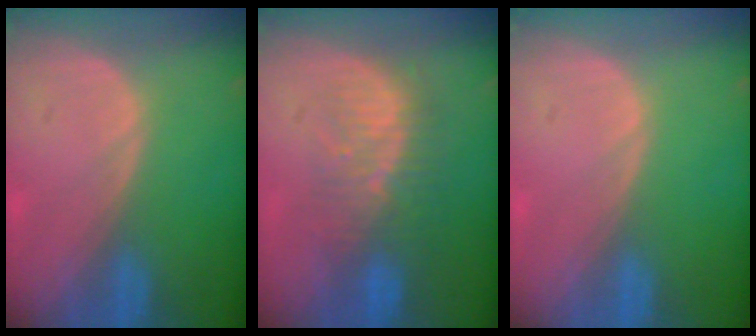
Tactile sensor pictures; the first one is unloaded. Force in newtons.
{"total": 8.5, "press": 7.8, "slide": 3.5}
{"total": 0.0}